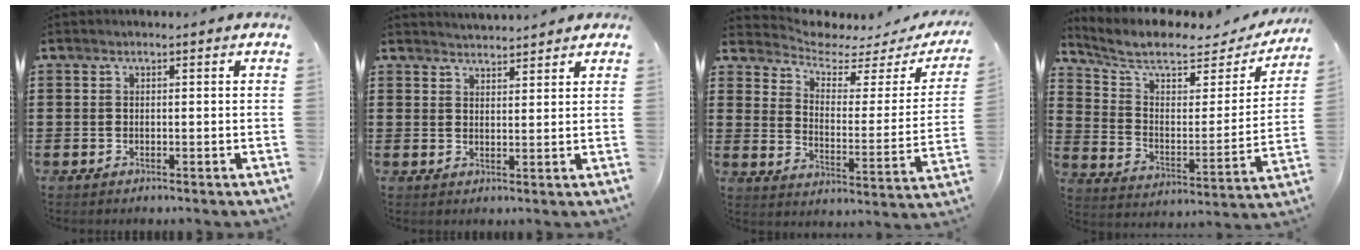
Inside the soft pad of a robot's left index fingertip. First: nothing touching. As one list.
[{"total": 2.5, "force": [2.5, -0.1, -0.1], "torque": [-0.006, -0.005, 0.047]}, {"total": 3.7, "force": [3.3, 1.2, 1.2], "torque": [-0.048, -0.026, 0.049]}, {"total": 8.1, "force": [6.5, 2.3, 4.2], "torque": [-0.112, -0.038, 0.110]}]